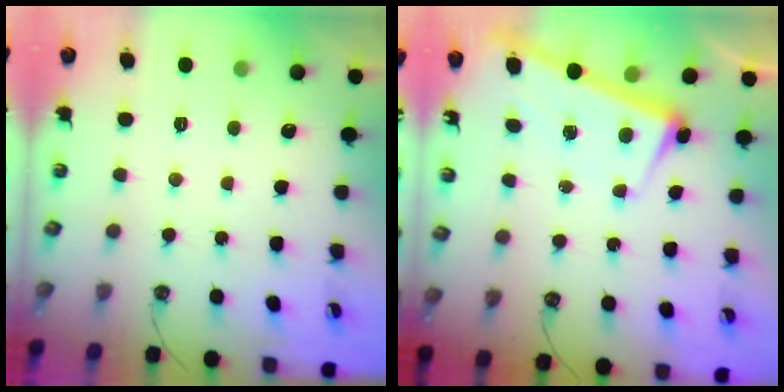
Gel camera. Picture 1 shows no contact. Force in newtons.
{"total": 2.5, "press": 2.4, "slide": 0.8}